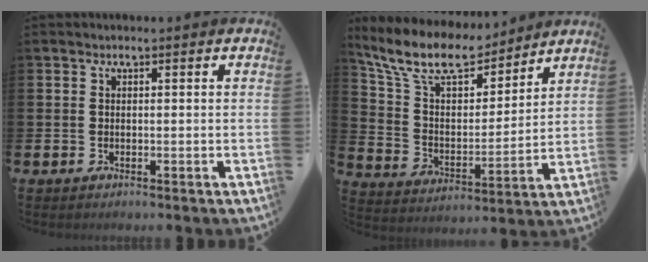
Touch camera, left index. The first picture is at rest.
{"total": 11.0, "force": [9.6, 3.8, 3.8], "torque": [-0.119, -0.059, 0.170]}